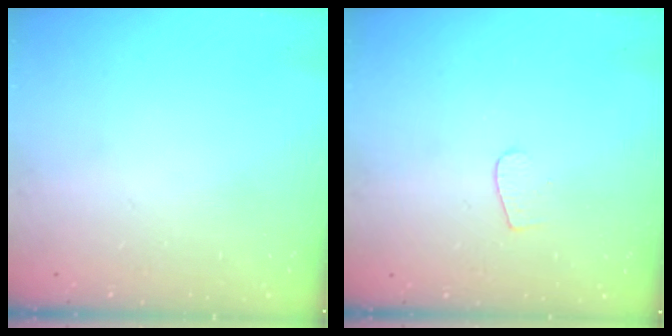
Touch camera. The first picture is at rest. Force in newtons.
{"total": 3.7, "press": 3.7, "slide": 0.3}